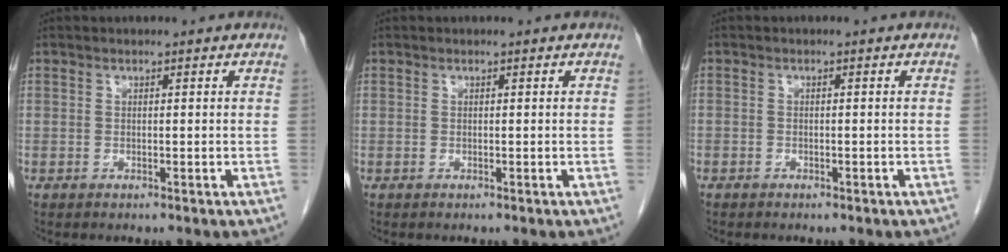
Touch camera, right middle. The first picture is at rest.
{"total": 0.0}
{"total": 0.7, "force": [-0.5, 0.5, 0.0], "torque": [-0.005, 0.003, -0.011]}